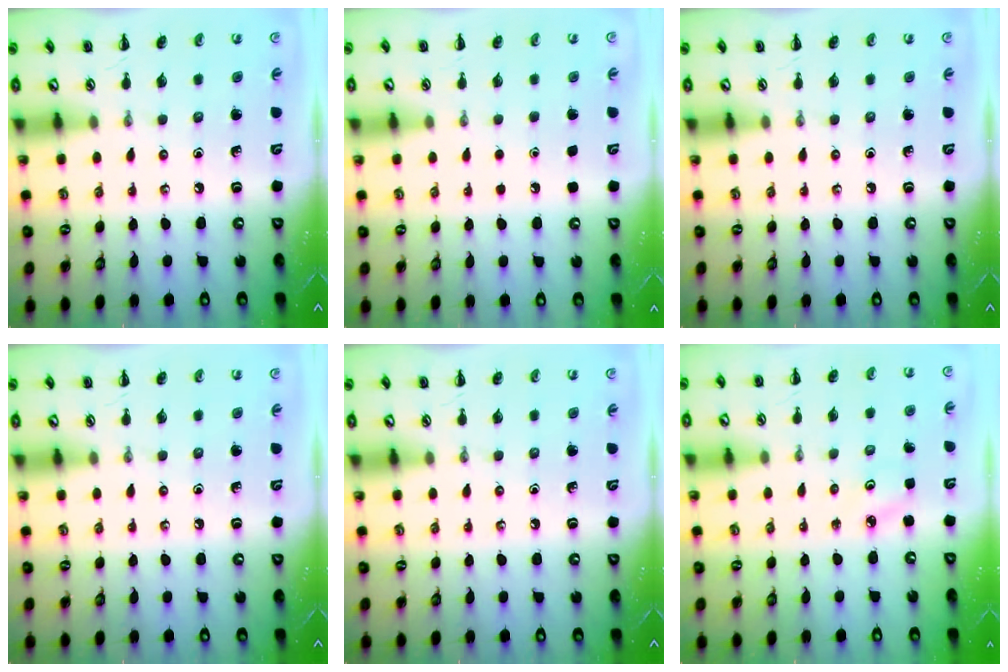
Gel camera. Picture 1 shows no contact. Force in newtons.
{"total": 1.7, "press": 1.7, "slide": 0.1}
{"total": 0.0}
{"total": 0.0}
{"total": 0.0}
{"total": 2.5, "press": 2.4, "slide": 0.7}